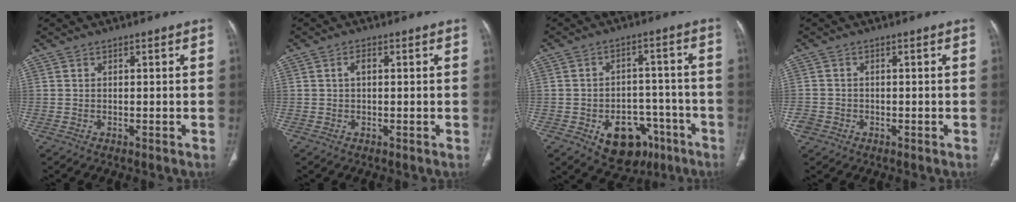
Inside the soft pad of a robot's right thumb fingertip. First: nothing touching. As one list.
[{"total": 1.6, "force": [0.2, 0.9, 1.3], "torque": [-0.024, 0.005, 0.002]}, {"total": 12.7, "force": [-6.3, 8.7, 6.7], "torque": [-0.051, 0.042, -0.079]}, {"total": 2.7, "force": [-1.3, 2.3, 0.6], "torque": [-0.008, 0.011, -0.025]}]